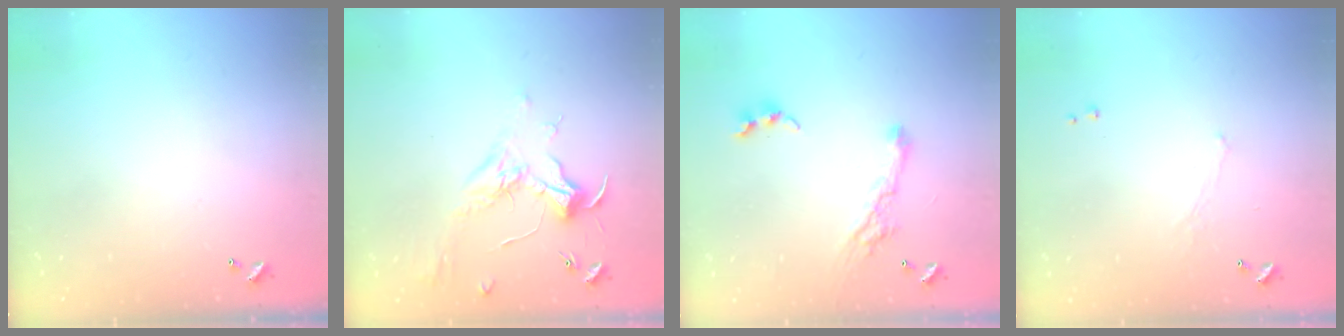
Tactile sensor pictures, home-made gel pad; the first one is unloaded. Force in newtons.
{"total": 1.8, "press": 1.7, "slide": 0.7}
{"total": 7.6, "press": 7.5, "slide": 1.1}
{"total": 1.1, "press": 1.0, "slide": 0.6}